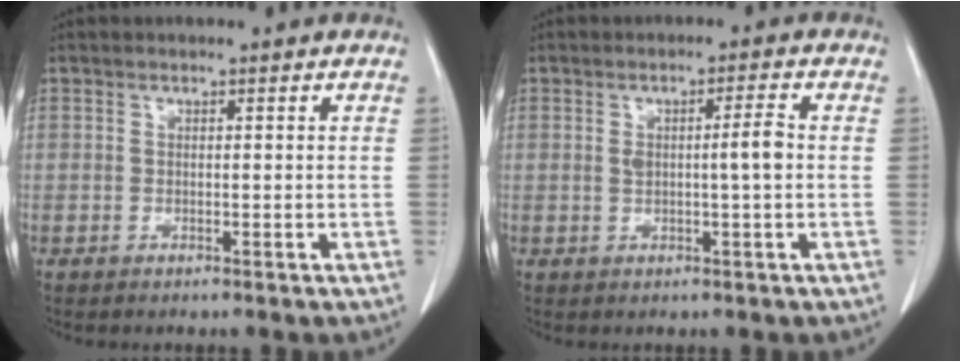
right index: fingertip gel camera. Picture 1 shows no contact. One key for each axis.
{"total": 3.8, "fx": 0.0, "fy": 0.1, "fz": 3.8, "tx": -0.066, "ty": 0.005, "tz": 0.003}